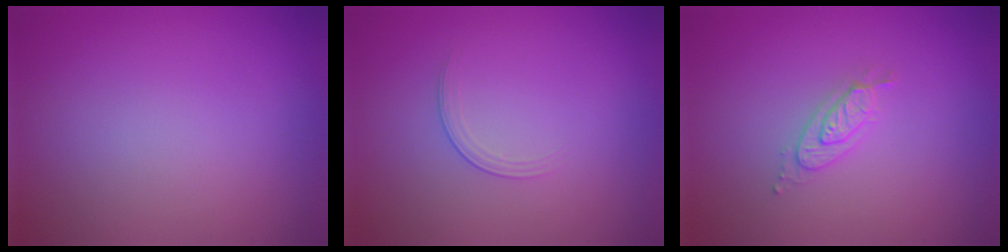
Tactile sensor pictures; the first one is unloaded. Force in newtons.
{"total": 1.3, "press": 0.5, "slide": 1.2}
{"total": 2.2, "press": 2.2, "slide": 0.3}